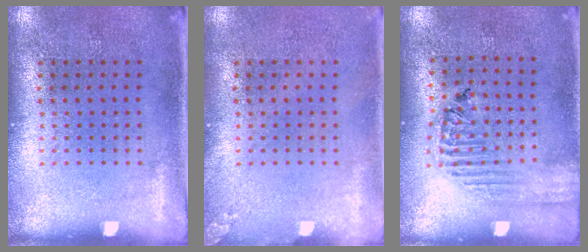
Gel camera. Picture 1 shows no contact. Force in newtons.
{"total": 0.9, "press": 0.9, "slide": 0.1}
{"total": 1.7, "press": 1.6, "slide": 0.6}